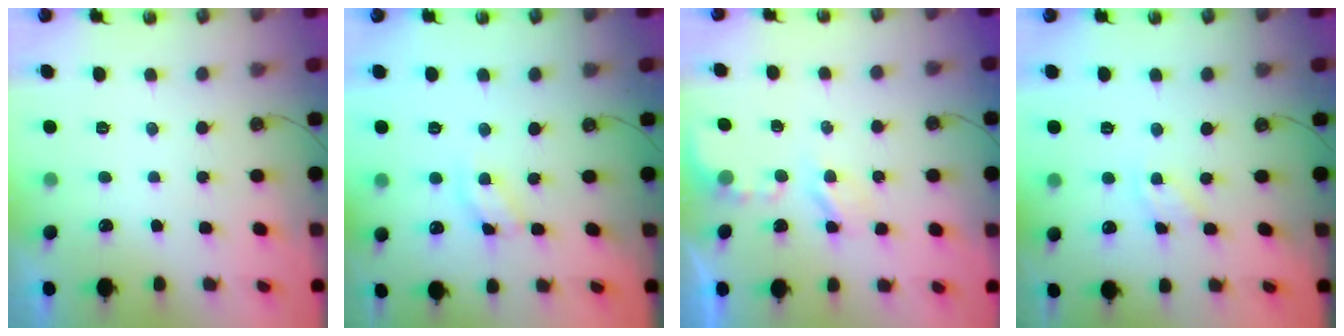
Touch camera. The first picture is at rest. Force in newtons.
{"total": 8.2, "press": 8.2, "slide": 0.5}
{"total": 2.9, "press": 2.9, "slide": 0.4}
{"total": 3.0, "press": 3.0, "slide": 0.4}